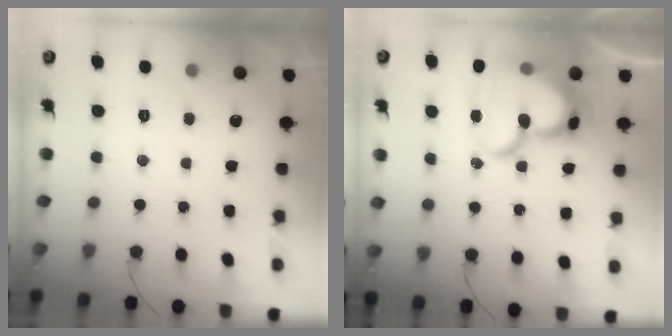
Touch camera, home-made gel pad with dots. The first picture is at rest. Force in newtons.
{"total": 21.0, "press": 20.9, "slide": 2.2}